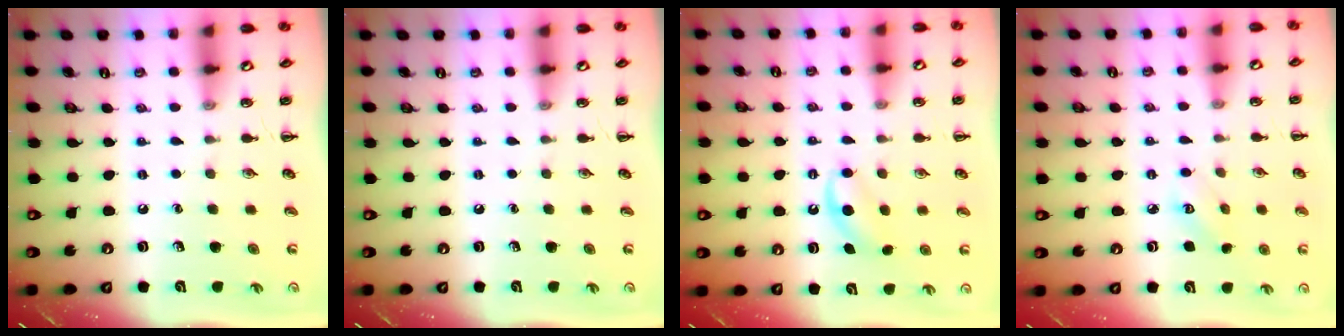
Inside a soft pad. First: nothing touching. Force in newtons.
{"total": 0.0}
{"total": 4.7, "press": 4.5, "slide": 1.2}
{"total": 3.3, "press": 3.2, "slide": 0.9}